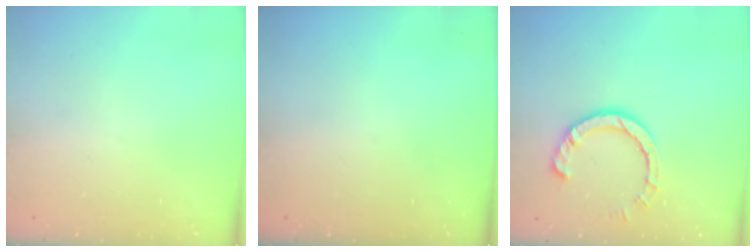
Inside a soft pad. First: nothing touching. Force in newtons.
{"total": 0.0}
{"total": 7.5, "press": 7.4, "slide": 0.9}